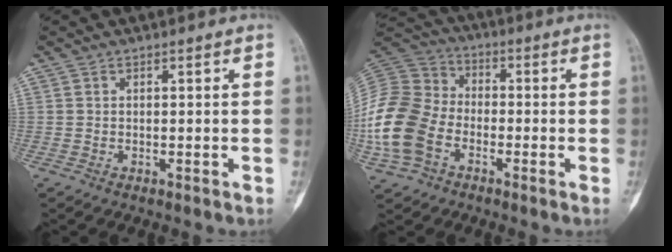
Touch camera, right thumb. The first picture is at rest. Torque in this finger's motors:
{"motor_torque": [0.07, 1.04, 1.69, -0.66, 0.36]}